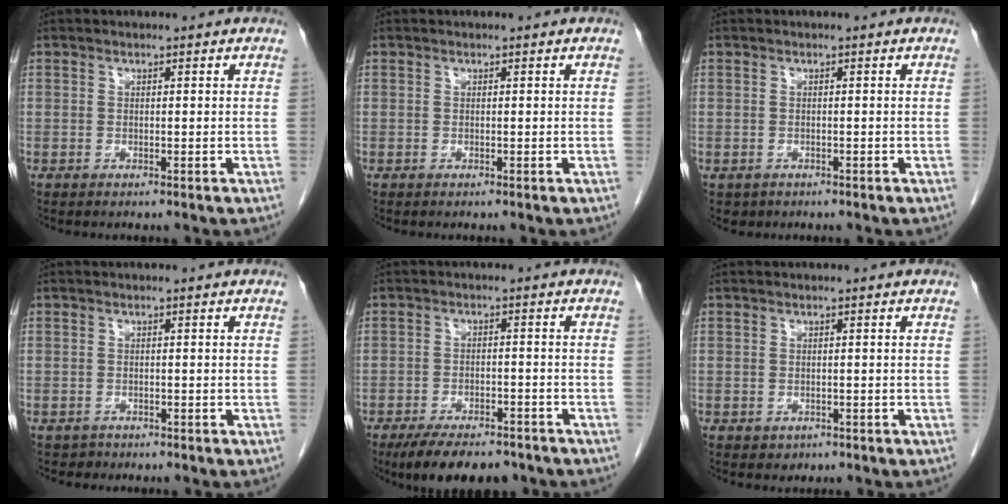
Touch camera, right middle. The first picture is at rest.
{"total": 0.0}
{"total": 1.3, "force": [-0.6, 1.1, 0.2], "torque": [-0.007, 0.003, -0.002]}
{"total": 1.0, "force": [-0.7, 0.6, -0.3], "torque": [-0.001, 0.002, -0.013]}
{"total": 10.2, "force": [-8.2, 3.8, 4.8], "torque": [-0.067, -0.004, -0.123]}
{"total": 1.0, "force": [-0.5, 0.9, 0.2], "torque": [-0.005, 0.002, -0.001]}